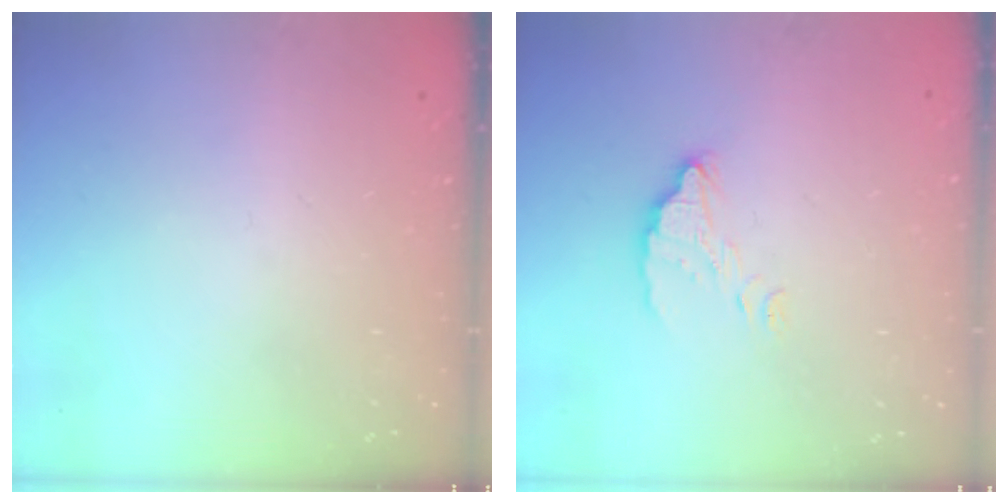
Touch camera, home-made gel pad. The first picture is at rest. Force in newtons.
{"total": 3.9, "press": 3.9, "slide": 0.2}